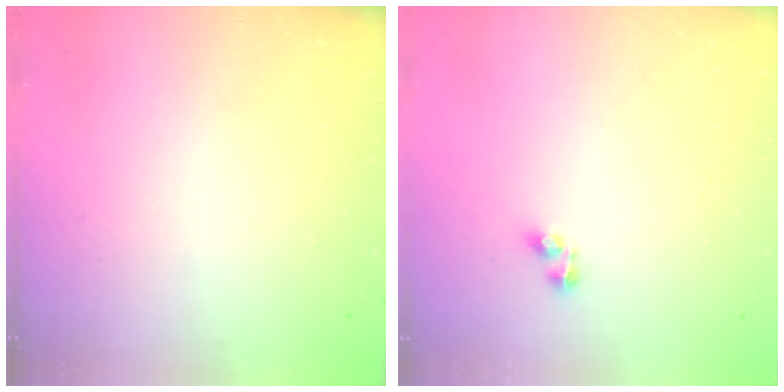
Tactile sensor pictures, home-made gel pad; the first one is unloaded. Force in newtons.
{"total": 2.5, "press": 2.5, "slide": 0.1}